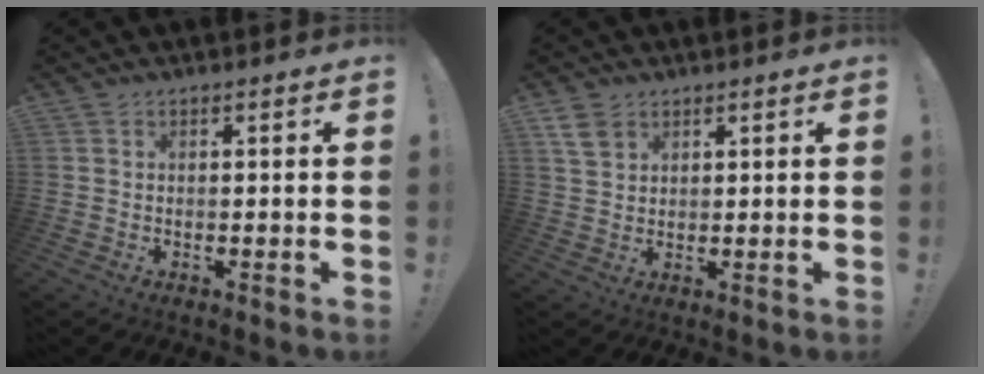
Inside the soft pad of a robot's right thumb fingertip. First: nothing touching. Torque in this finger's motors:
{"motor_torque": [-0.44, 0.53, 0.34, 0.13, -0.02]}